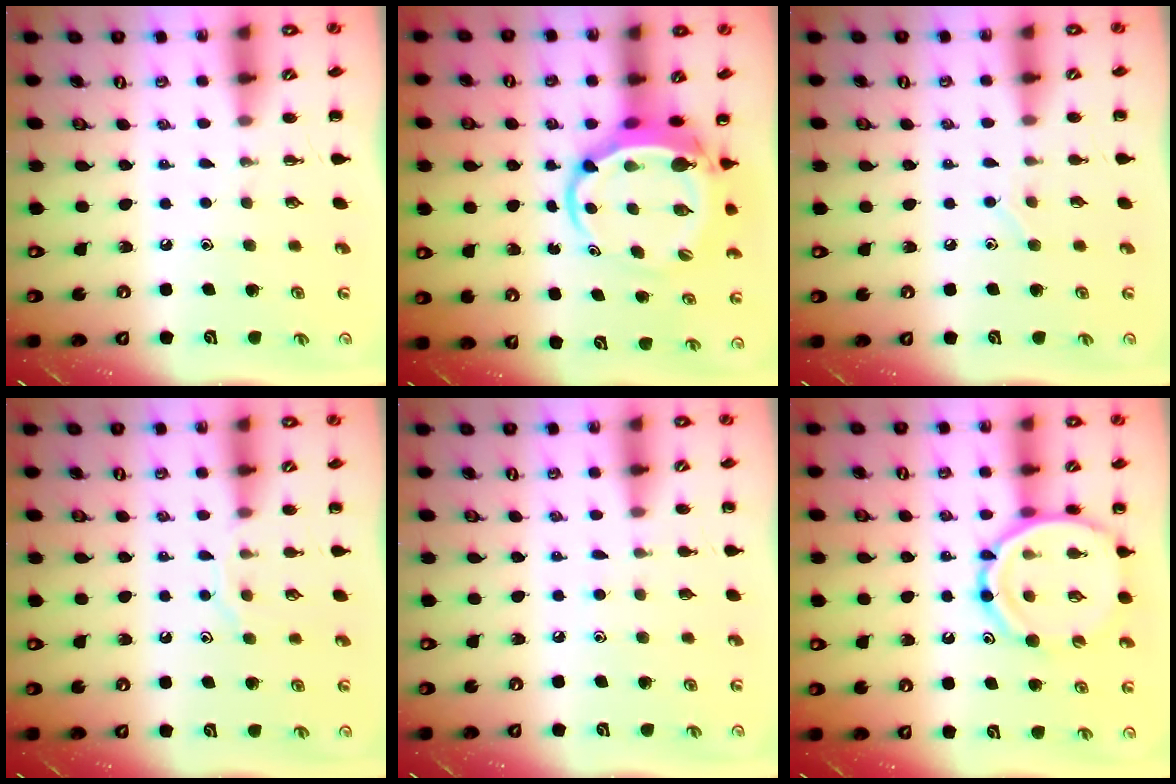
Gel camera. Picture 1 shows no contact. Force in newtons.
{"total": 7.5, "press": 7.4, "slide": 1.7}
{"total": 5.5, "press": 5.3, "slide": 1.5}
{"total": 6.8, "press": 6.8, "slide": 0.8}
{"total": 5.3, "press": 5.0, "slide": 1.7}
{"total": 14.9, "press": 14.4, "slide": 3.5}